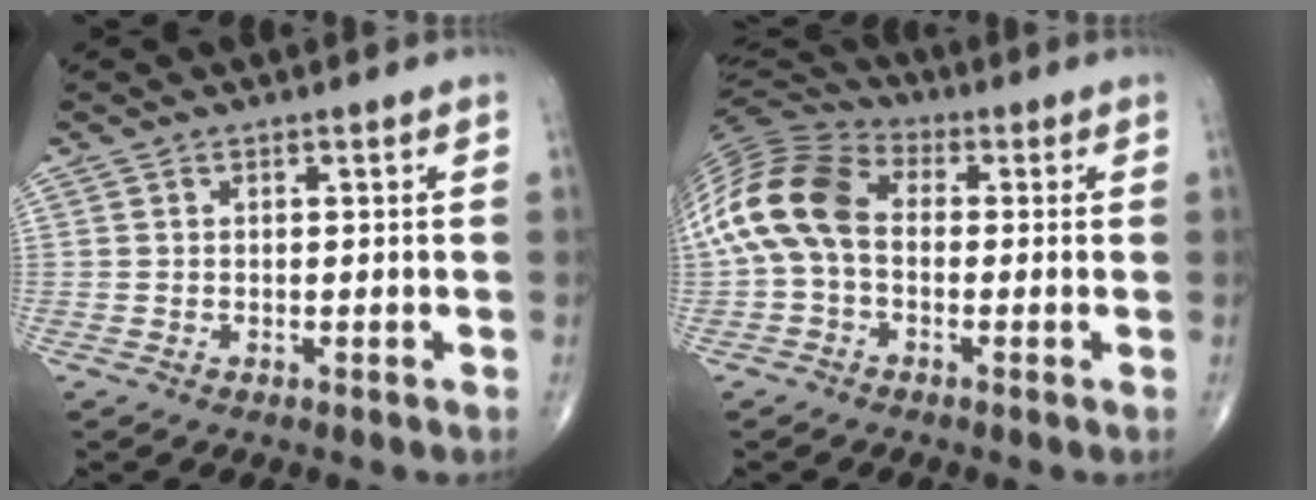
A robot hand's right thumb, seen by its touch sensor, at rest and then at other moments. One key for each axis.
{"total": 15.0, "fx": -0.1, "fy": 10.0, "fz": 11.2, "tx": -0.233, "ty": 0.035, "tz": -0.015}